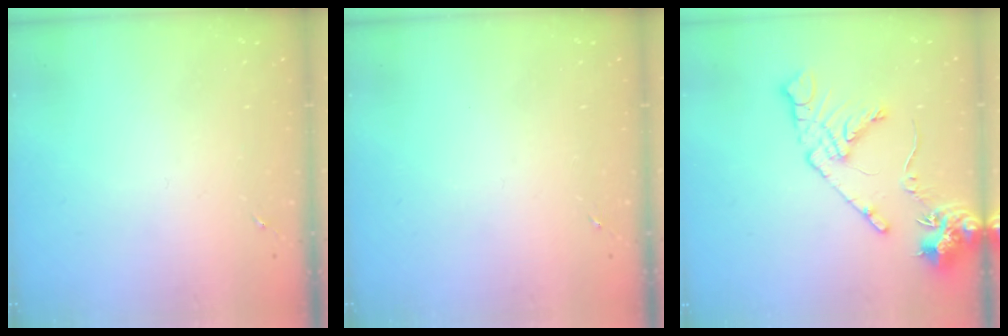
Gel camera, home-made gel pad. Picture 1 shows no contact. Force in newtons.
{"total": 0.0}
{"total": 13.0, "press": 12.9, "slide": 1.7}